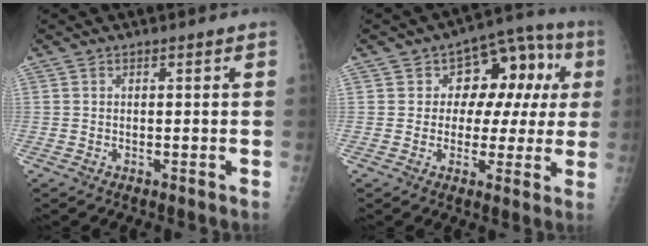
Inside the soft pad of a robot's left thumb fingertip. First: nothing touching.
{"total": 12.0, "force": [2.0, 8.7, 7.9], "torque": [-0.038, 0.034, 0.018]}